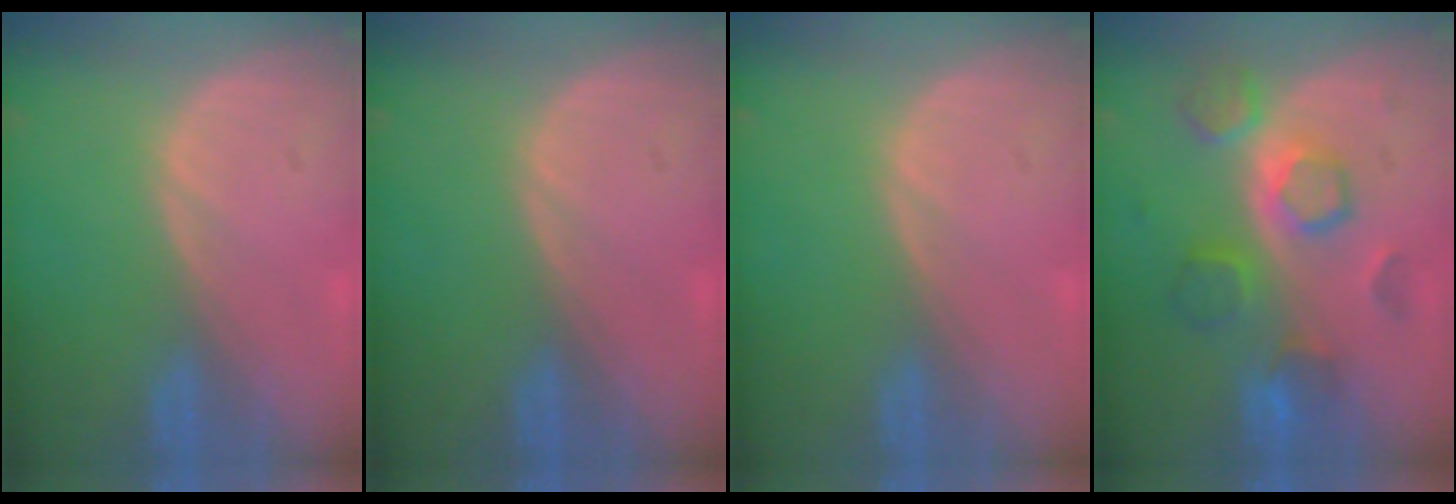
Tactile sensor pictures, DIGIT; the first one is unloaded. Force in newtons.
{"total": 0.0}
{"total": 0.0}
{"total": 8.2, "press": 7.8, "slide": 2.5}